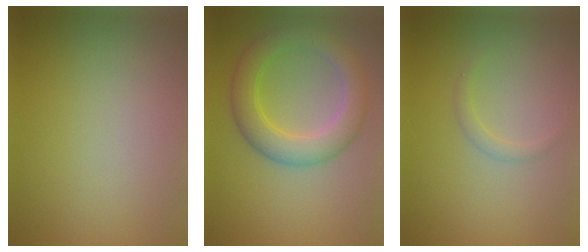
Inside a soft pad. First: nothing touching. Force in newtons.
{"total": 5.2, "press": 5.2, "slide": 0.2}
{"total": 1.0, "press": 1.0, "slide": 0.0}